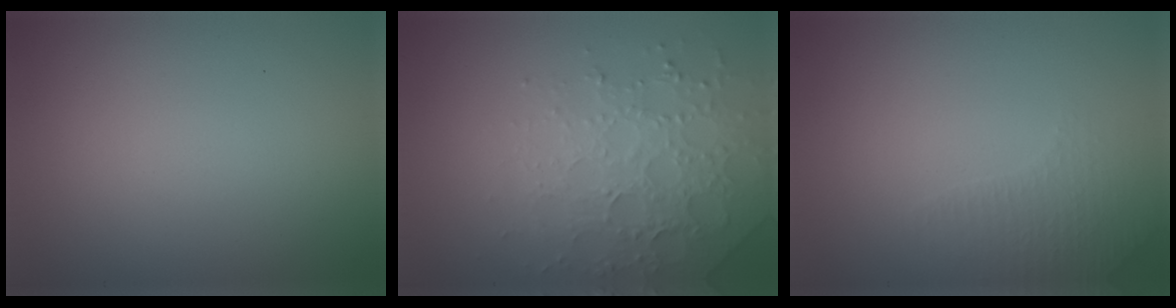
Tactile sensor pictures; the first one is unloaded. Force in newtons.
{"total": 4.9, "press": 4.7, "slide": 1.2}
{"total": 2.3, "press": 2.2, "slide": 0.7}